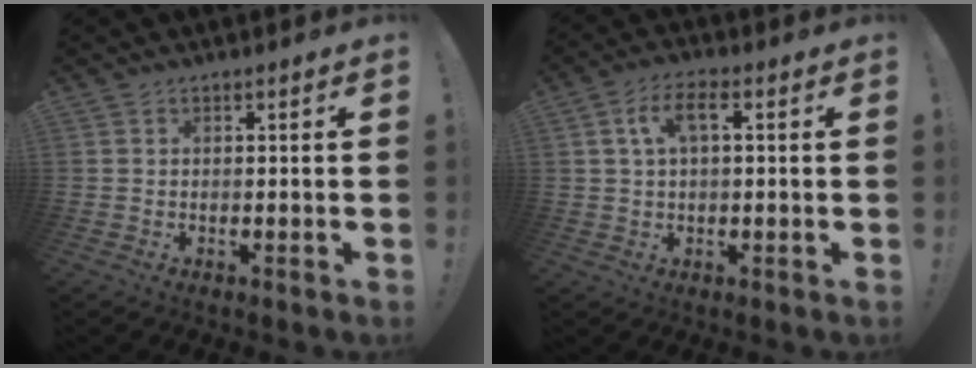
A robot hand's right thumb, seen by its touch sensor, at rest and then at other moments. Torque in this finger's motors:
{"motor_torque": [0.16, 0.20, 0.14, 0.05, 0.24]}